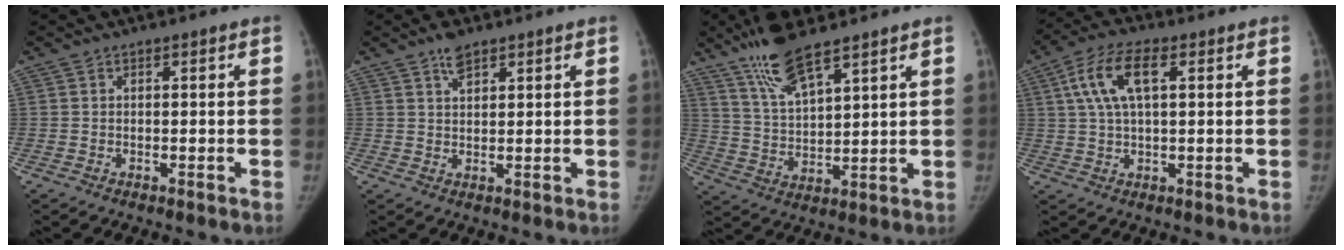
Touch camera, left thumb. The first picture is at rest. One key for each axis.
{"total": 3.3, "fx": 2.5, "fy": 1.3, "fz": 1.7, "tx": -0.027, "ty": -0.008, "tz": 0.048}
{"total": 10.8, "fx": 8.0, "fy": 2.3, "fz": 6.9, "tx": -0.133, "ty": -0.039, "tz": 0.166}
{"total": 9.6, "fx": 3.0, "fy": 4.0, "fz": 8.1, "tx": -0.162, "ty": 0.009, "tz": 0.052}